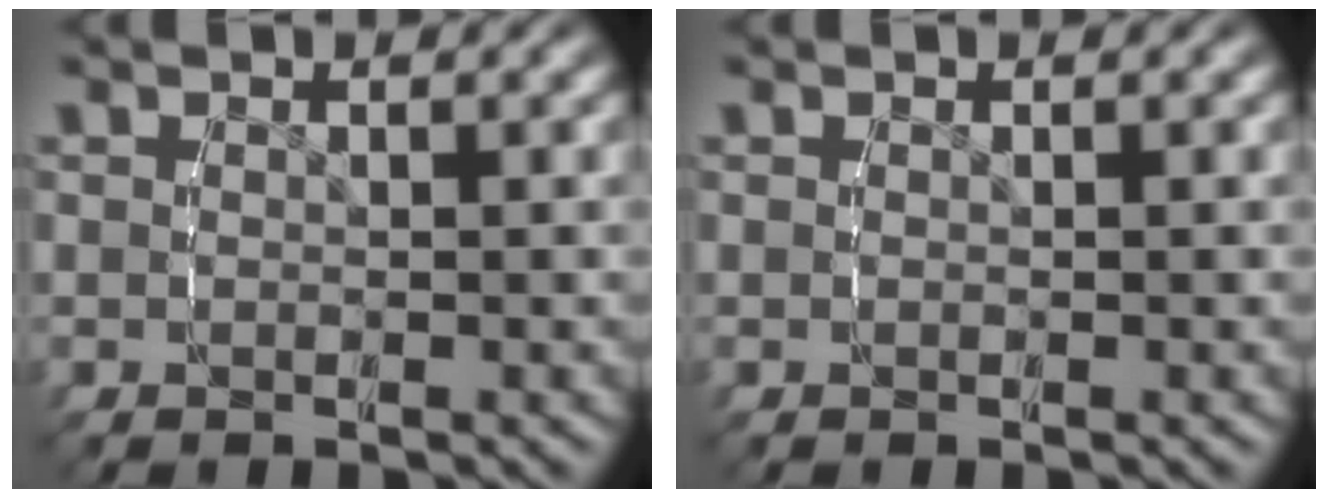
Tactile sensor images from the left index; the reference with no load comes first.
{"total": 0.0}